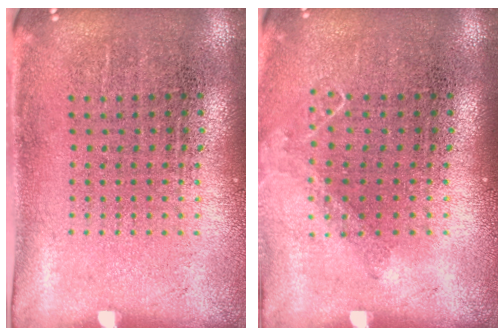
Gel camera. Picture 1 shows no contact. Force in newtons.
{"total": 0.9, "press": 0.9, "slide": 0.1}